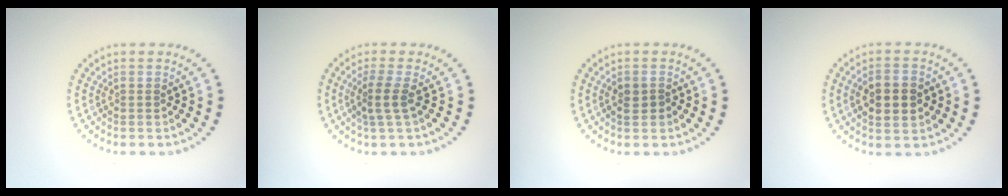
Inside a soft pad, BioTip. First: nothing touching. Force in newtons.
{"total": 2.1, "press": 1.5, "slide": 1.4}
{"total": 1.5, "press": 1.5, "slide": 0.1}
{"total": 4.0, "press": 4.0, "slide": 0.1}